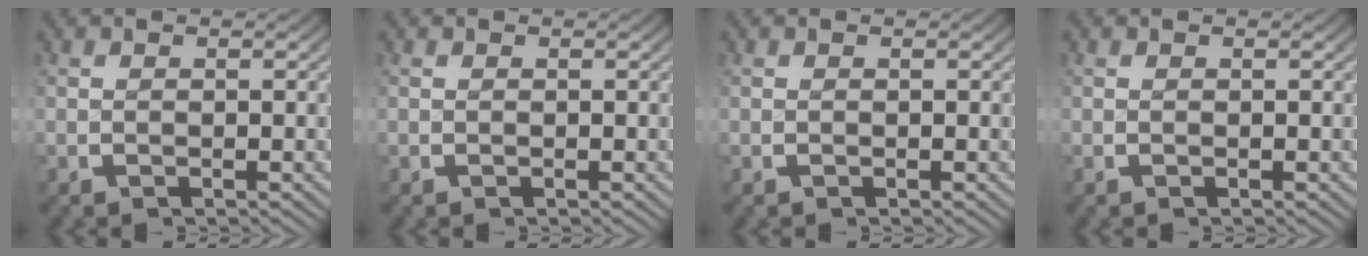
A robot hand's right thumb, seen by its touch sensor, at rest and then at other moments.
{"total": 0.0}
{"total": 0.0}
{"total": 0.0}